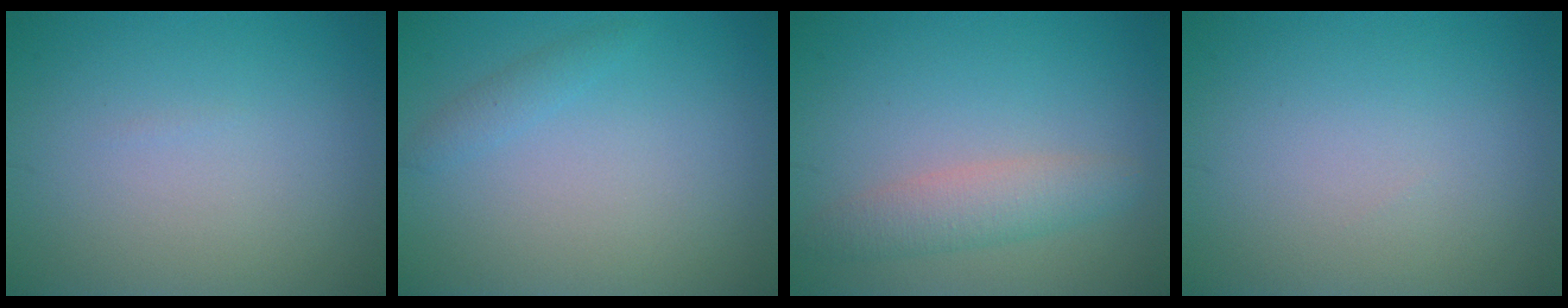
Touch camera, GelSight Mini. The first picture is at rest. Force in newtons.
{"total": 1.1, "press": 1.1, "slide": 0.1}
{"total": 3.0, "press": 3.0, "slide": 0.1}
{"total": 0.0}